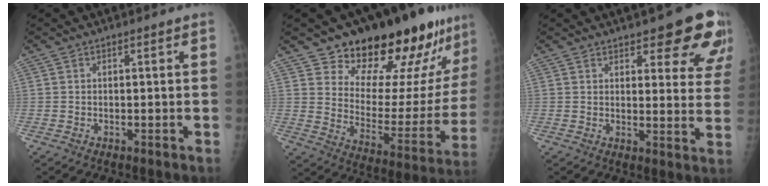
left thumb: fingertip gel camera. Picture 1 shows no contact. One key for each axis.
{"total": 22.9, "fx": 17.9, "fy": 8.6, "fz": 11.5, "tx": -0.118, "ty": -0.117, "tz": 0.251}
{"total": 13.1, "fx": 8.5, "fy": 4.4, "fz": 8.9, "tx": -0.068, "ty": -0.044, "tz": 0.095}